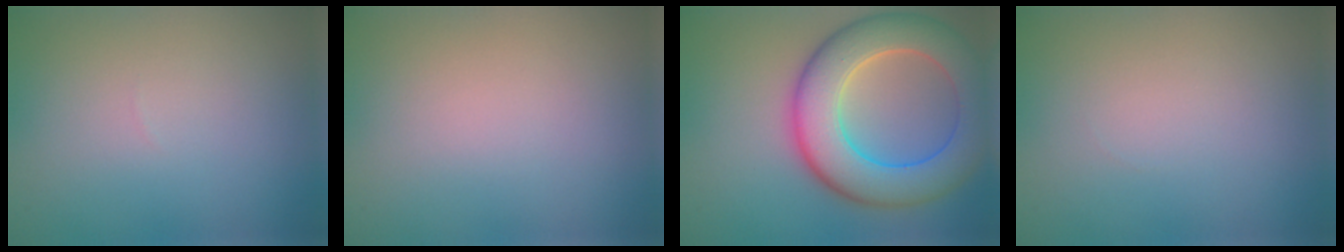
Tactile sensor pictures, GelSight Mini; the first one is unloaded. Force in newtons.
{"total": 0.0}
{"total": 9.6, "press": 9.6, "slide": 0.5}
{"total": 0.0}